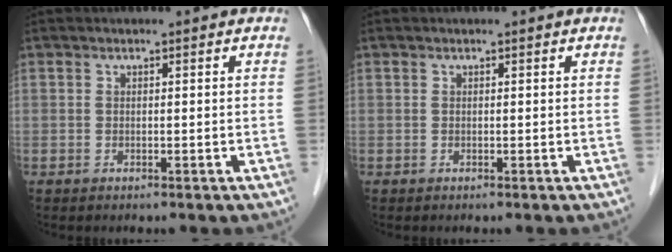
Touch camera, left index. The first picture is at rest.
{"total": 0.0}